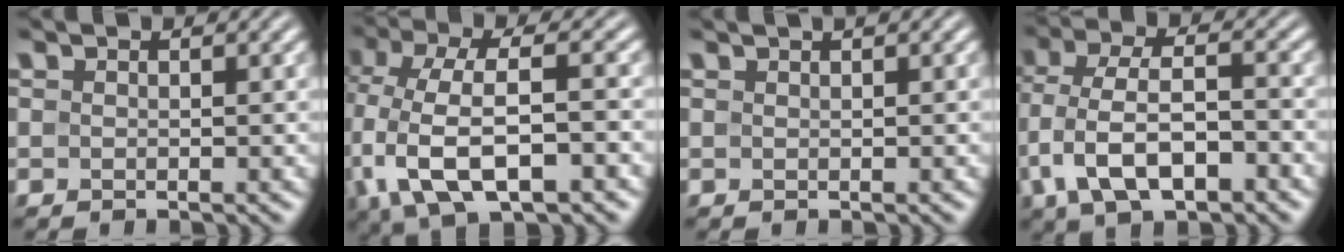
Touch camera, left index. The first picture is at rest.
{"total": 10.1, "force": [-2.9, 4.5, 8.6], "torque": [-0.179, 0.003, -0.057]}
{"total": 0.9, "force": [0.5, 0.0, 0.8], "torque": [-0.012, 0.004, 0.004]}
{"total": 7.8, "force": [-2.8, 4.2, 6.0], "torque": [-0.124, 0.008, -0.059]}